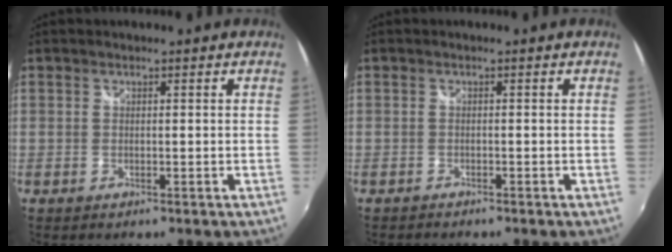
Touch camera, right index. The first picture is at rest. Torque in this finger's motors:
{"motor_torque": [0.06, 0.01, 0.00, -0.03]}